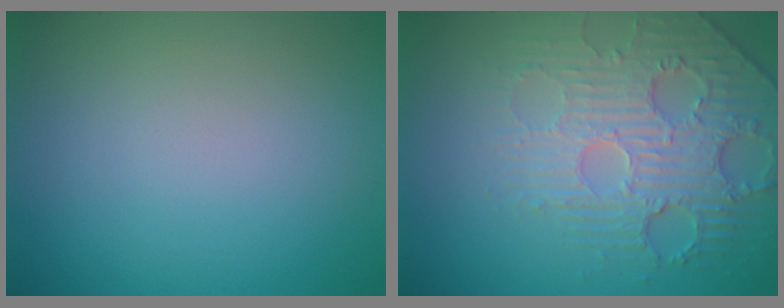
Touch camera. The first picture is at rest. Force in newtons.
{"total": 4.5, "press": 4.1, "slide": 1.7}